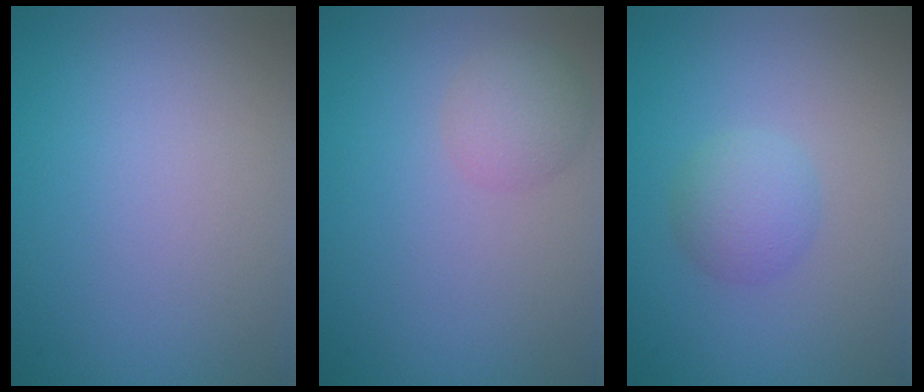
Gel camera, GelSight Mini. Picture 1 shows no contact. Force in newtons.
{"total": 2.6, "press": 2.6, "slide": 0.1}
{"total": 2.5, "press": 2.5, "slide": 0.1}